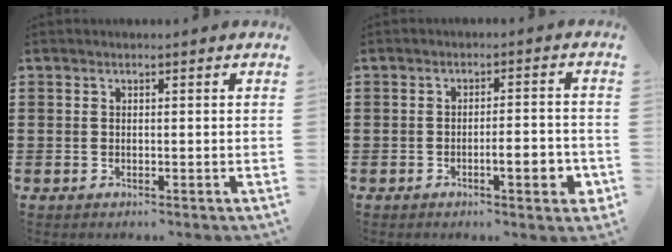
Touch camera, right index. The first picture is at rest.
{"total": 4.4, "force": [-1.7, 1.1, 3.9], "torque": [-0.055, -0.001, -0.031]}